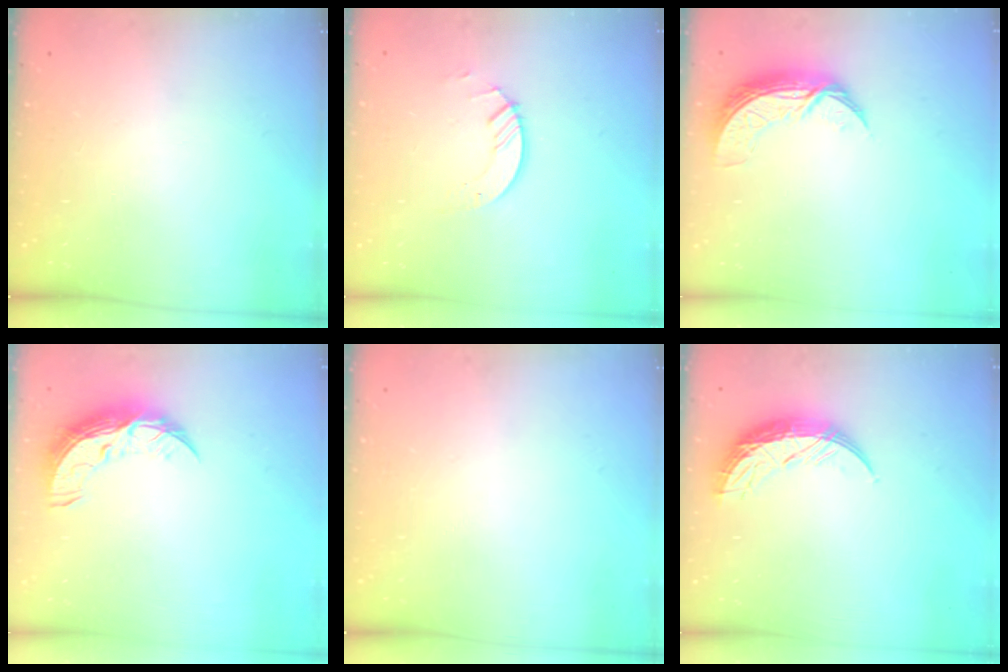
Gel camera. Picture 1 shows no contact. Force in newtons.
{"total": 3.7, "press": 3.7, "slide": 0.4}
{"total": 8.2, "press": 8.2, "slide": 0.3}
{"total": 10.0, "press": 10.0, "slide": 0.6}
{"total": 0.0}
{"total": 10.5, "press": 10.5, "slide": 0.8}